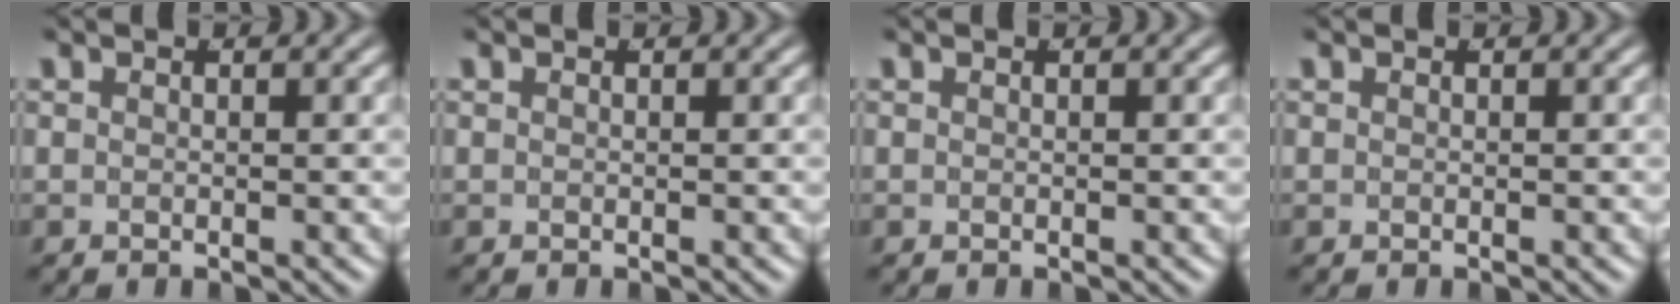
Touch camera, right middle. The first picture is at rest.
{"total": 0.0}
{"total": 0.0}
{"total": 0.0}